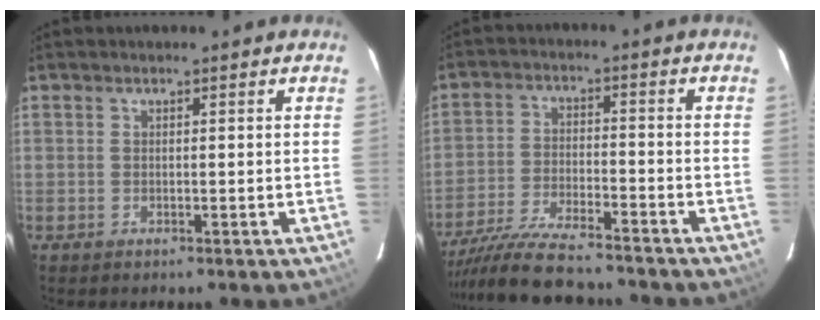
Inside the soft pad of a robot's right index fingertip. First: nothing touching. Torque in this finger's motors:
{"motor_torque": [1.17, -0.97, 0.39, 0.08]}